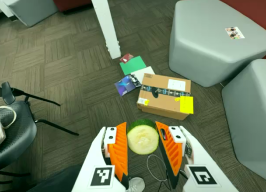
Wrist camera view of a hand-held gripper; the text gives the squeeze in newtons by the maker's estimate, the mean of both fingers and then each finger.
{"total": 10.5, "left": 10.9, "right": 10.2}